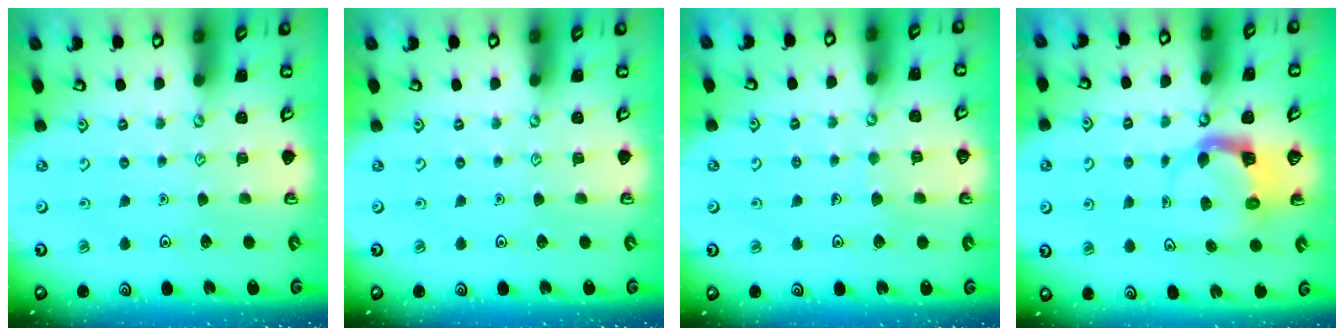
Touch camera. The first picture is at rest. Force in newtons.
{"total": 0.0}
{"total": 4.0, "press": 4.0, "slide": 0.3}
{"total": 3.7, "press": 3.6, "slide": 0.7}